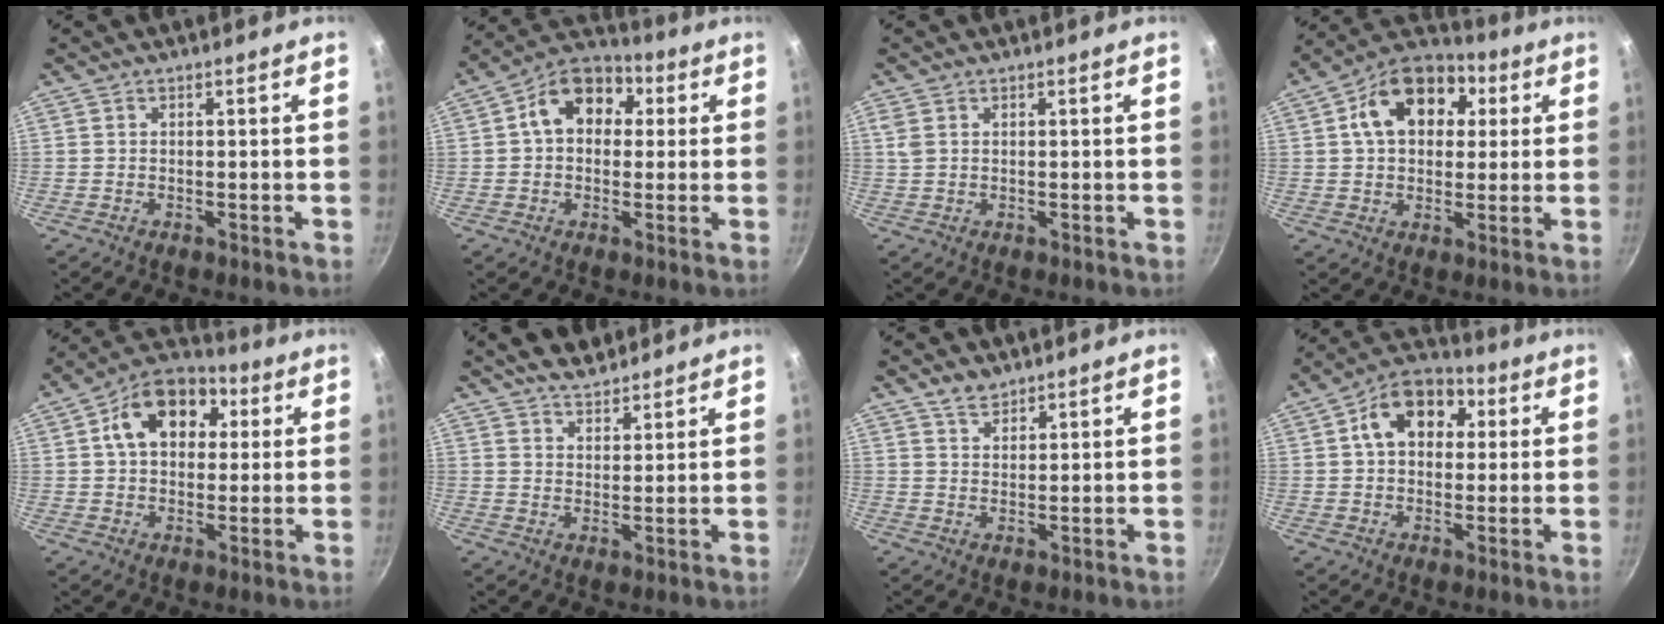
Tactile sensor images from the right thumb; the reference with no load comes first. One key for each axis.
{"total": 12.2, "fx": 2.6, "fy": 9.1, "fz": 7.6, "tx": -0.082, "ty": 0.027, "tz": 0.021}
{"total": 1.9, "fx": 0.8, "fy": 1.4, "fz": 1.1, "tx": -0.022, "ty": 0.003, "tz": 0.018}
{"total": 16.3, "fx": 4.4, "fy": 11.6, "fz": 10.6, "tx": -0.146, "ty": 0.020, "tz": 0.054}
{"total": 14.9, "fx": 3.8, "fy": 10.6, "fz": 9.7, "tx": -0.123, "ty": 0.020, "tz": 0.042}
{"total": 6.5, "fx": 5.5, "fy": 2.8, "fz": 2.0, "tx": -0.011, "ty": -0.022, "tz": 0.092}
{"total": 3.2, "fx": 2.6, "fy": 1.6, "fz": 1.0, "tx": -0.010, "ty": -0.015, "tz": 0.049}
{"total": 12.9, "fx": 3.2, "fy": 9.2, "fz": 8.4, "tx": -0.096, "ty": 0.020, "tz": 0.031}